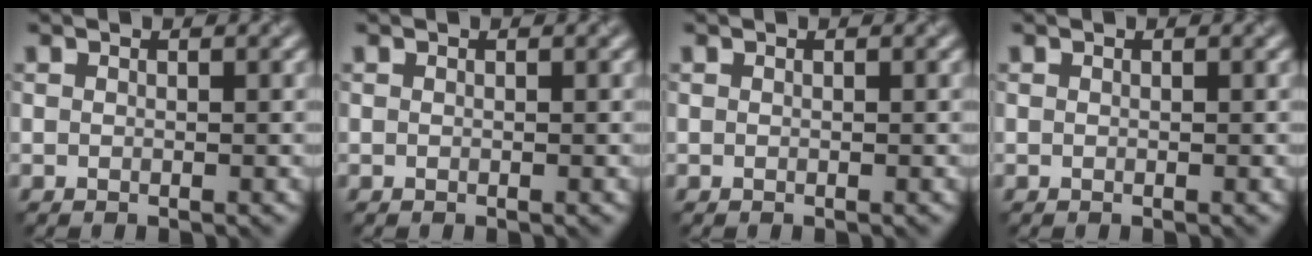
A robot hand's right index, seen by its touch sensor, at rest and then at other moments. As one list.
[{"total": 0.0}, {"total": 0.0}, {"total": 0.0}]